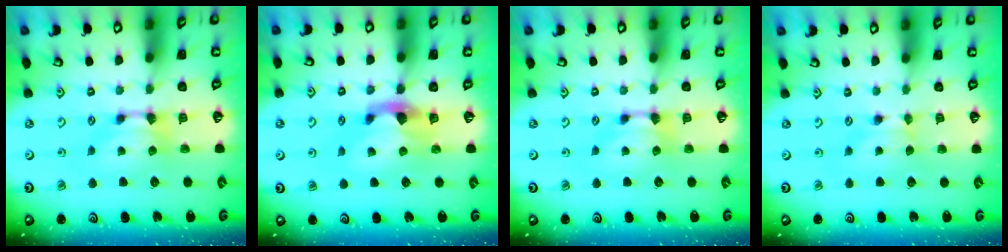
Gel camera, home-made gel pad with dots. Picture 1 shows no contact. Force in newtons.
{"total": 2.9, "press": 2.6, "slide": 1.3}
{"total": 0.0}
{"total": 0.0}